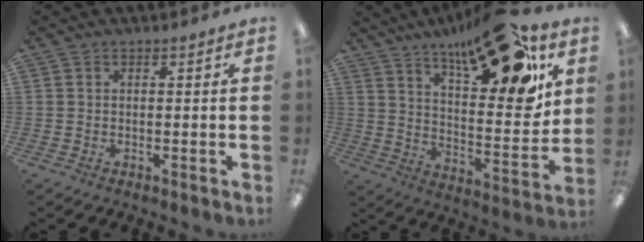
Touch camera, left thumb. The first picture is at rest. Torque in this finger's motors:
{"motor_torque": [2.40, 2.61, 1.85, -0.92, 0.11]}